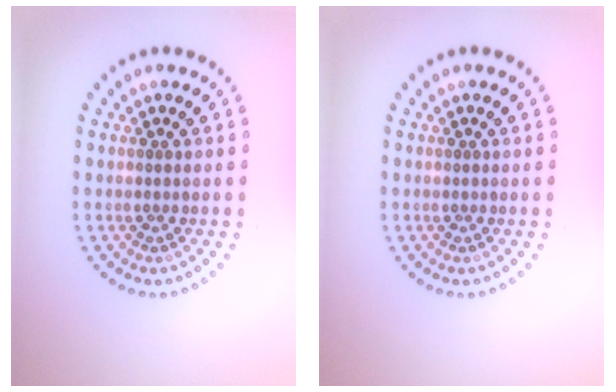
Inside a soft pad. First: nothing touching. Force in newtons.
{"total": 0.0}